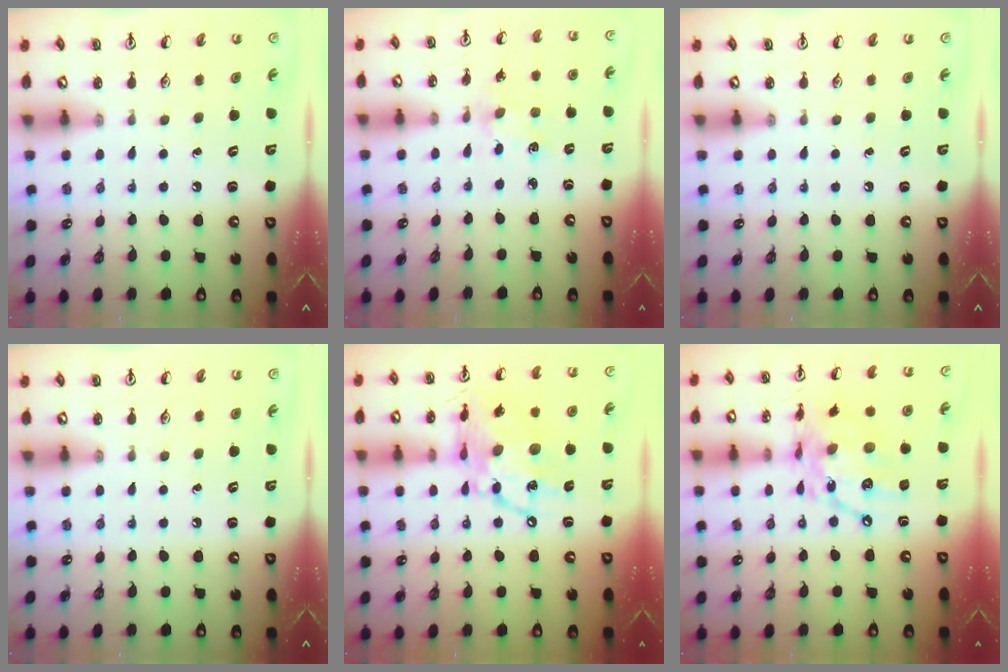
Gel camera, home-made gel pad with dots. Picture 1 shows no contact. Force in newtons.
{"total": 2.0, "press": 2.0, "slide": 0.3}
{"total": 0.0}
{"total": 0.0}
{"total": 16.8, "press": 16.7, "slide": 1.5}
{"total": 15.0, "press": 14.9, "slide": 1.1}